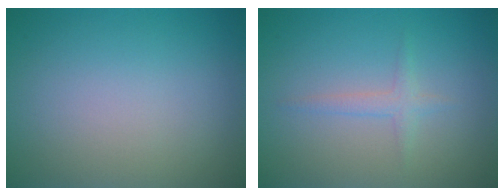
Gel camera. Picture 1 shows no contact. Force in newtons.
{"total": 1.3, "press": 1.3, "slide": 0.1}